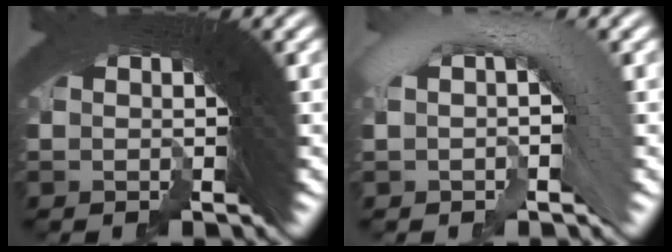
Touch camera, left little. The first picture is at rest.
{"total": 3.0, "force": [0.5, 0.7, 2.9], "torque": [-0.032, 0.030, 0.001]}